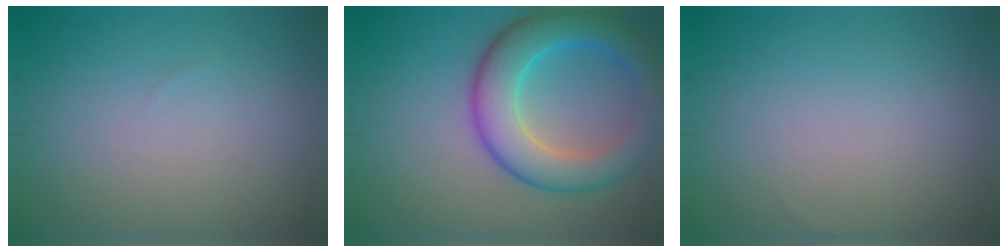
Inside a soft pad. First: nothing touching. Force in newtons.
{"total": 7.7, "press": 7.7, "slide": 0.2}
{"total": 0.0}